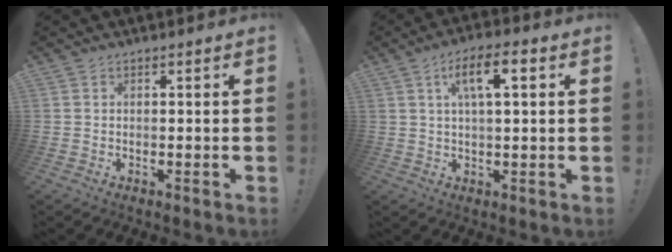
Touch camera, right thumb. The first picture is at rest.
{"total": 8.8, "force": [2.9, 2.8, 7.8], "torque": [-0.131, 0.005, 0.045]}